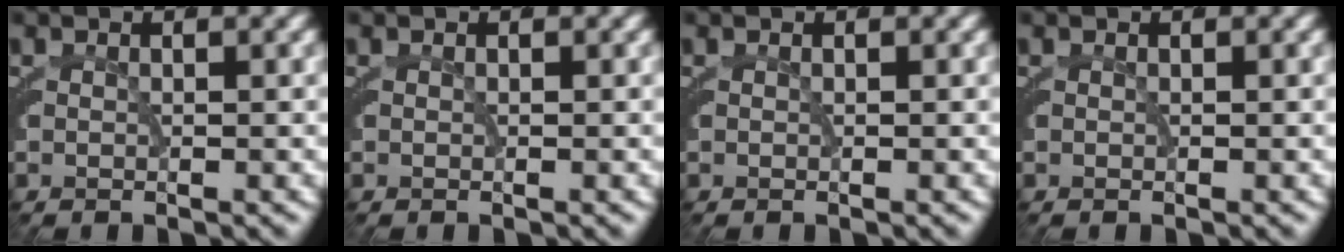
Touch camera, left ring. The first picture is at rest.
{"total": 0.0}
{"total": 0.0}
{"total": 0.0}